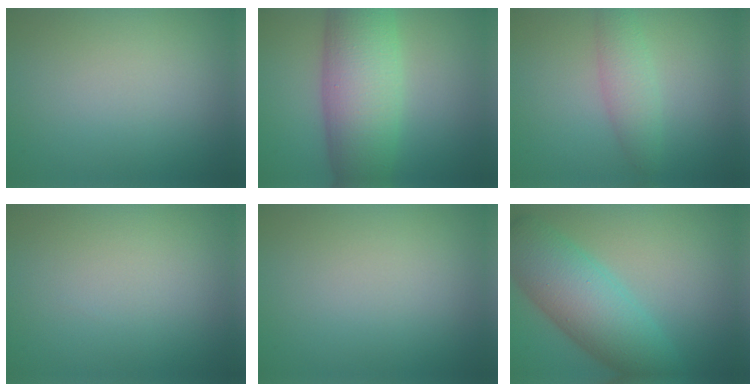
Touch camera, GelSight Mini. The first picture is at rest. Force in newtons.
{"total": 8.9, "press": 8.9, "slide": 0.1}
{"total": 2.5, "press": 2.5, "slide": 0.1}
{"total": 0.0}
{"total": 0.0}
{"total": 7.9, "press": 7.9, "slide": 0.2}